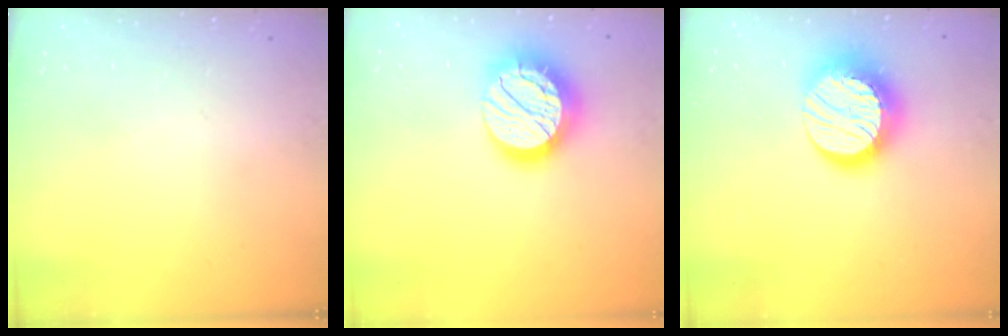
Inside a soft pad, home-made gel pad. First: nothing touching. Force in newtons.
{"total": 18.2, "press": 18.1, "slide": 1.1}
{"total": 17.0, "press": 17.0, "slide": 1.3}